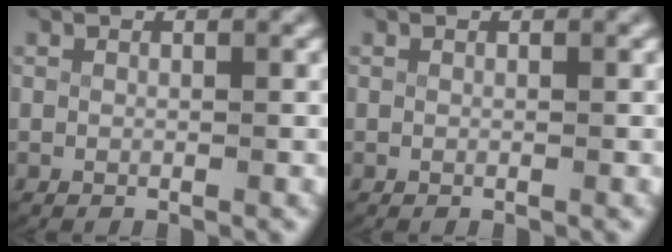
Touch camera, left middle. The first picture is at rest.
{"total": 0.0}